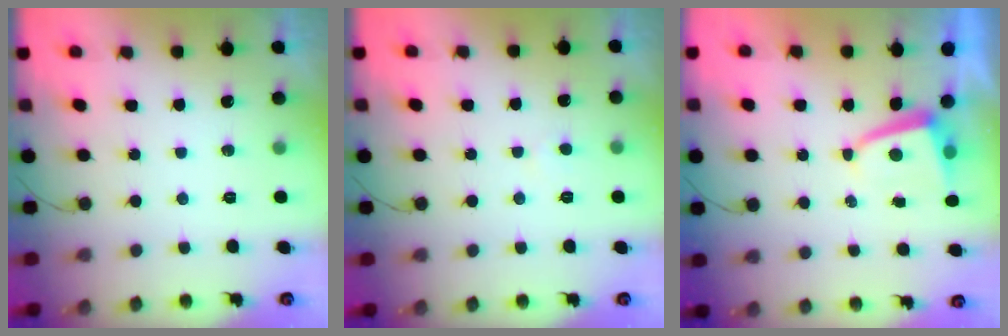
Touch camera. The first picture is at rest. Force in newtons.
{"total": 2.8, "press": 2.7, "slide": 0.4}
{"total": 2.7, "press": 2.6, "slide": 0.4}